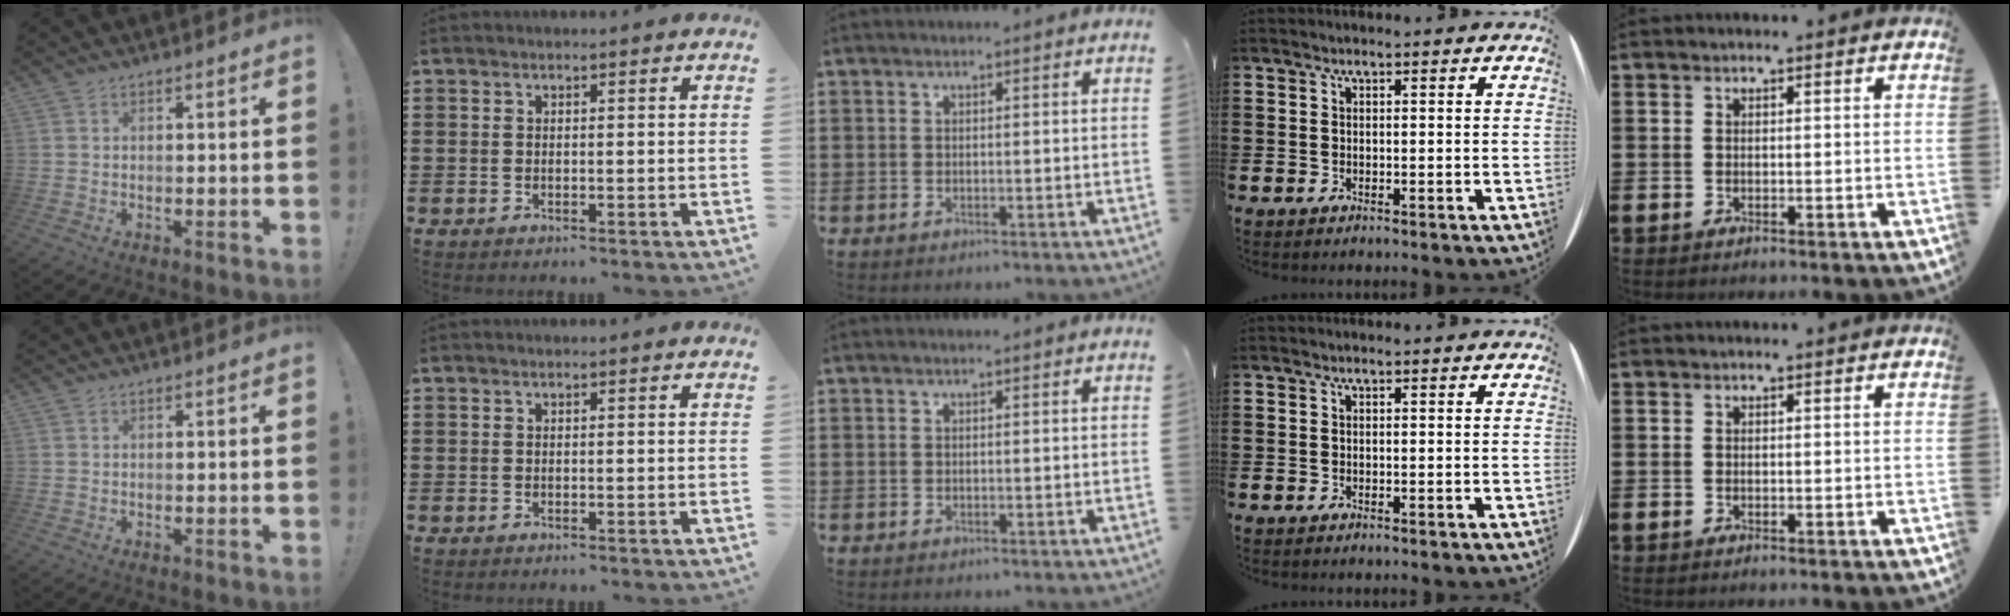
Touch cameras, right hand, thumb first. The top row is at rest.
{}